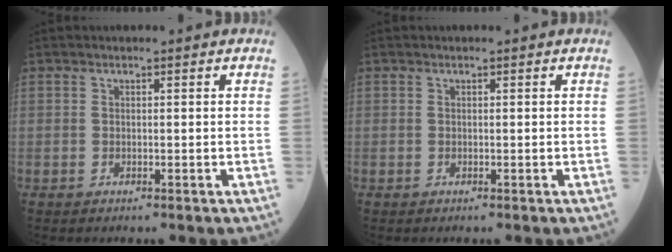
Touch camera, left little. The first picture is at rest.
{"total": 0.0}